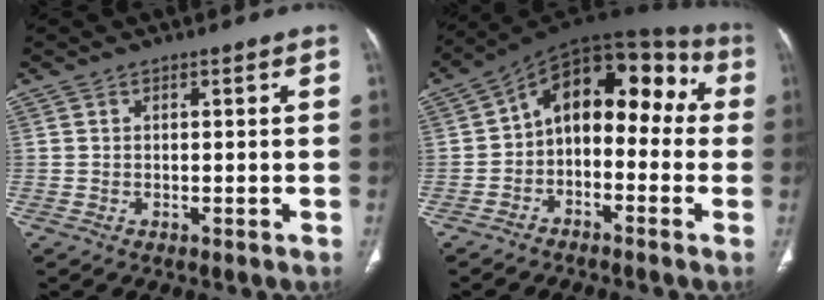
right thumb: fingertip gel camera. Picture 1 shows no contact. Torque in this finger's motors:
{"motor_torque": [-0.38, 1.52, 0.19, -0.11, 0.13]}